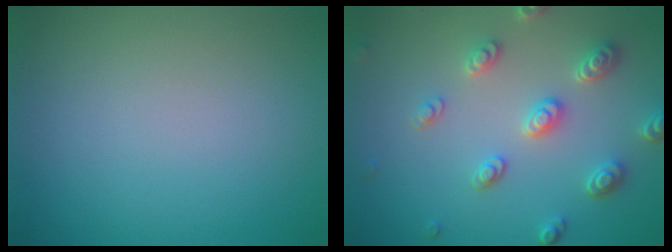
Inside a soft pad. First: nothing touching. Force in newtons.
{"total": 4.0, "press": 3.4, "slide": 2.1}